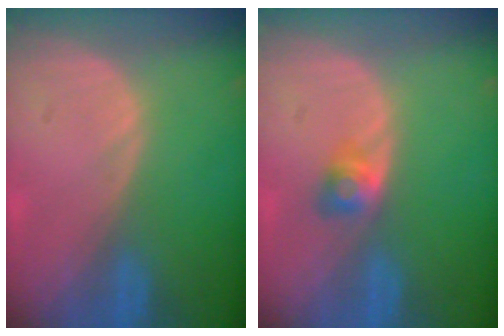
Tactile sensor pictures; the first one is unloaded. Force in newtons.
{"total": 2.7, "press": 2.4, "slide": 1.1}